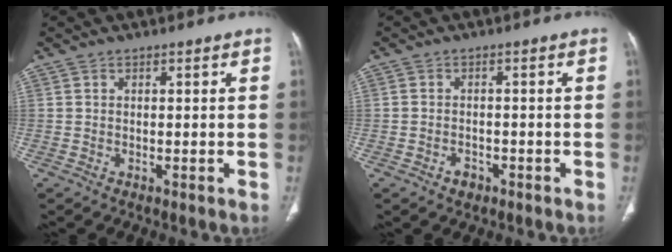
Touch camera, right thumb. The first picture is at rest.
{"total": 2.2, "force": [-1.2, 1.6, 0.9], "torque": [-0.012, 0.011, -0.014]}